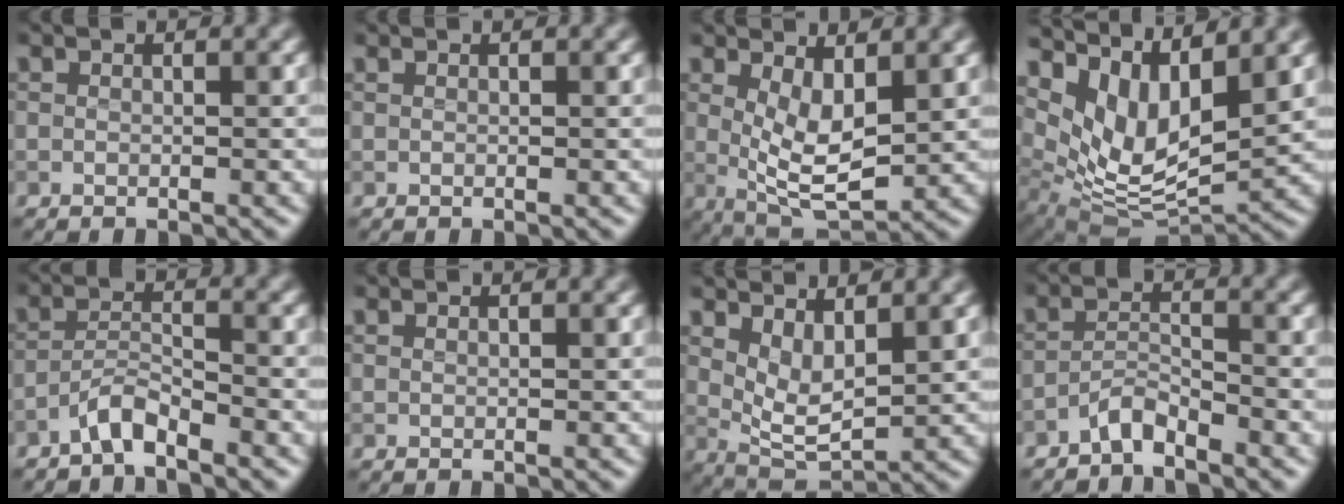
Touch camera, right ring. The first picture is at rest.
{"total": 0.0}
{"total": 5.1, "force": [1.0, 2.1, 4.6], "torque": [-0.093, -0.014, 0.025]}
{"total": 9.5, "force": [4.8, 4.1, 7.0], "torque": [-0.143, -0.012, 0.098]}
{"total": 2.6, "force": [-2.2, 0.4, 1.2], "torque": [-0.023, 0.012, -0.048]}
{"total": 0.0}
{"total": 3.9, "force": [1.9, 1.6, 3.0], "torque": [-0.065, -0.015, 0.041]}
{"total": 2.2, "force": [-2.1, 0.3, 0.8], "torque": [-0.015, 0.011, -0.043]}